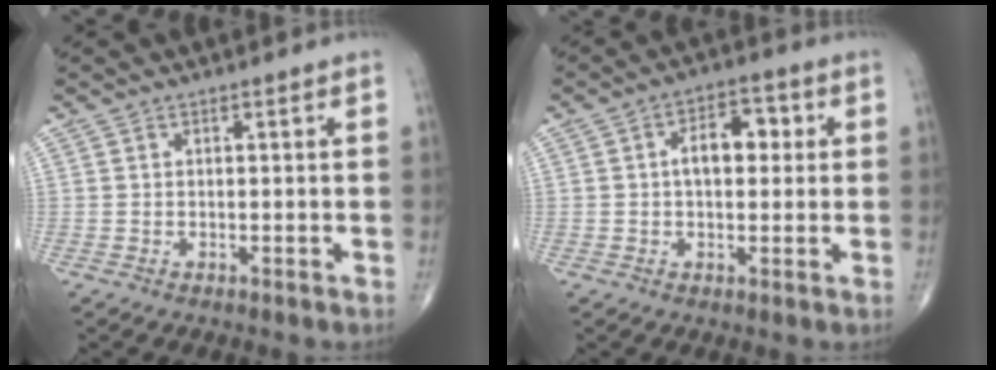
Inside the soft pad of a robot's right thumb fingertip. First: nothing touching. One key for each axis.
{"total": 7.3, "fx": 0.9, "fy": 4.4, "fz": 5.7, "tx": -0.064, "ty": 0.022, "tz": 0.009}